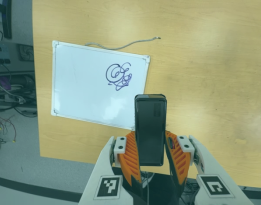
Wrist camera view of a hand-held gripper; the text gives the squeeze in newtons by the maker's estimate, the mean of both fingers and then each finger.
{"total": 5.9, "left": 4.1, "right": 7.8}